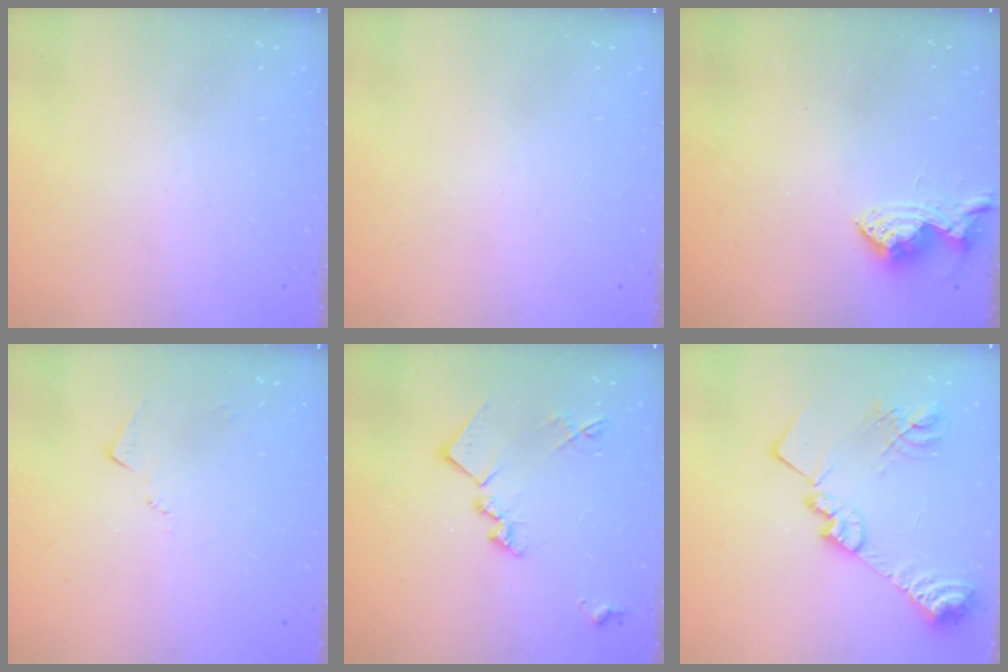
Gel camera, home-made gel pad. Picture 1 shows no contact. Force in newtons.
{"total": 0.0}
{"total": 10.1, "press": 10.1, "slide": 0.5}
{"total": 6.6, "press": 6.6, "slide": 0.7}
{"total": 14.9, "press": 14.9, "slide": 0.6}
{"total": 20.0, "press": 20.0, "slide": 1.4}